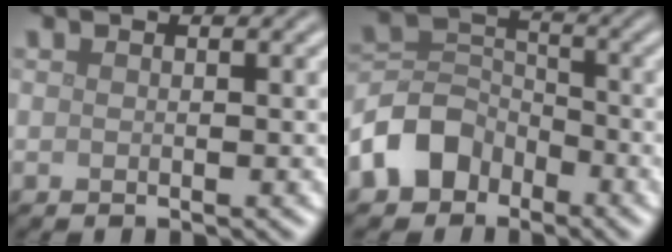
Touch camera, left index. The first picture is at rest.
{"total": 5.5, "force": [-3.2, 4.0, 1.9], "torque": [-0.030, 0.003, -0.077]}